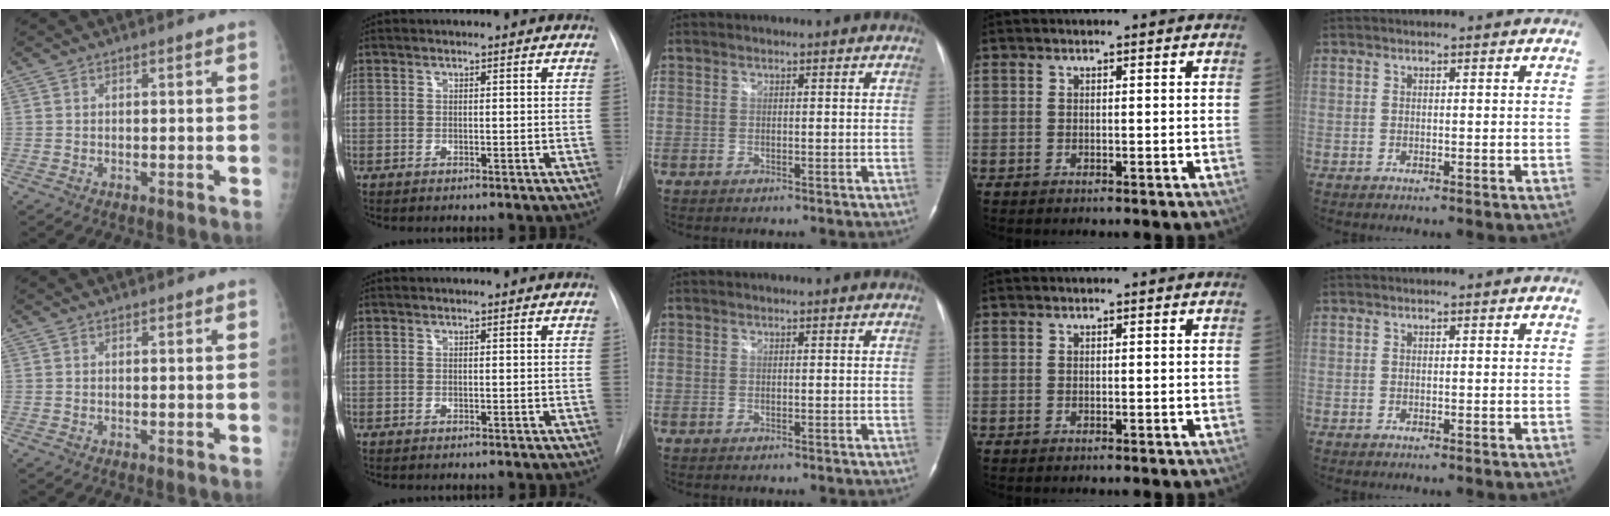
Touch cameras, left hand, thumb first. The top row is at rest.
{}